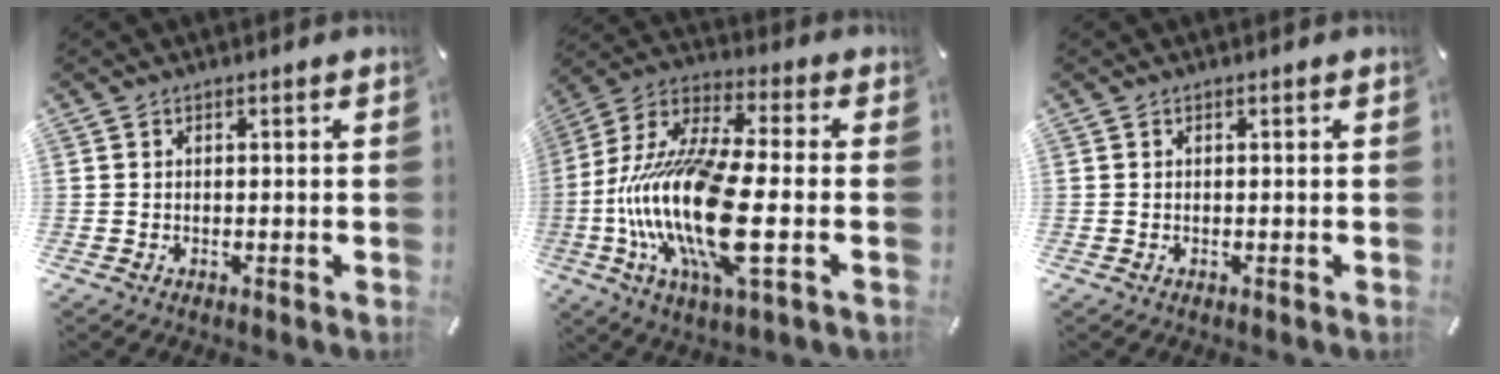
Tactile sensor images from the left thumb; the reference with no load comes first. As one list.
[{"total": 22.1, "force": [-4.7, 7.0, 20.4], "torque": [-0.447, -0.017, -0.084]}, {"total": 0.0}]